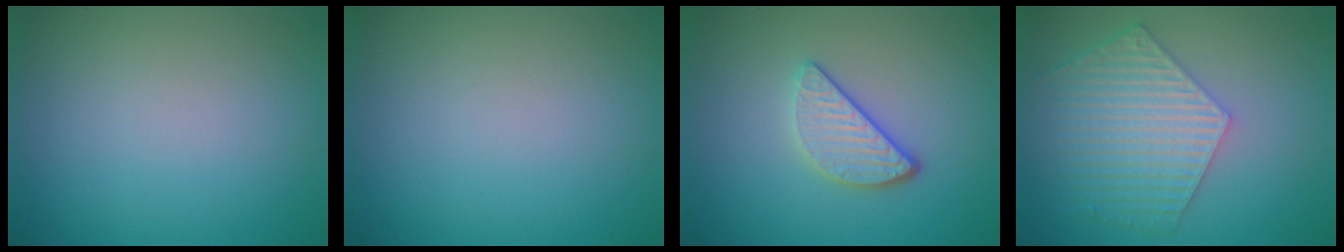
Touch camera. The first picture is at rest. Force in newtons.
{"total": 0.0}
{"total": 3.3, "press": 2.6, "slide": 2.0}
{"total": 6.4, "press": 4.9, "slide": 4.2}